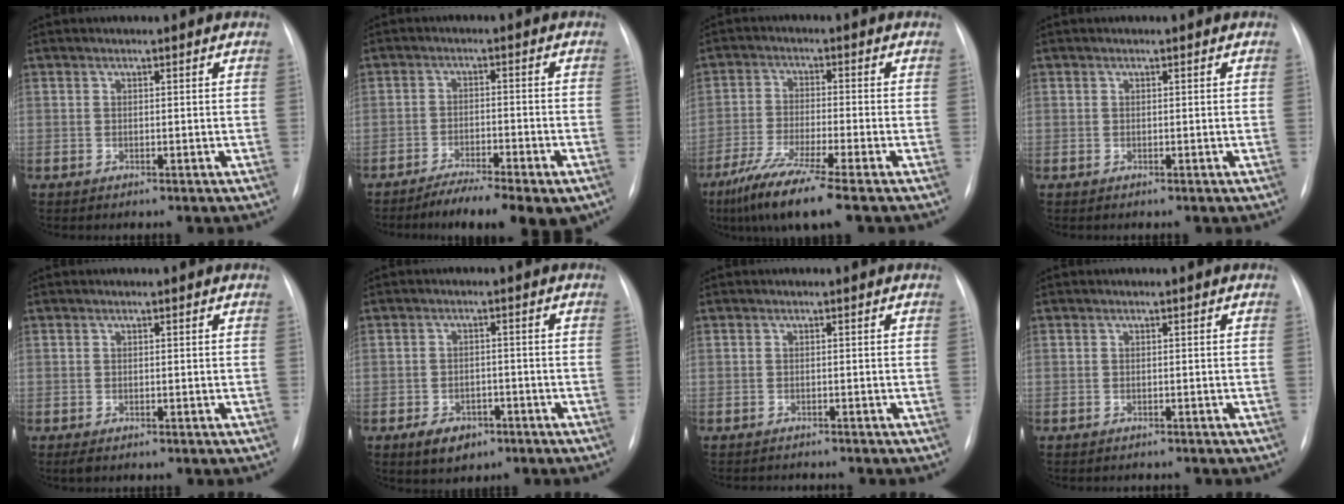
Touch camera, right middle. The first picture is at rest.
{"total": 10.8, "force": [-8.0, 2.1, 7.0], "torque": [-0.097, -0.011, -0.120]}
{"total": 9.7, "force": [-6.6, -0.5, 7.1], "torque": [-0.136, -0.036, -0.119]}
{"total": 0.0}
{"total": 0.8, "force": [-0.5, 0.3, 0.5], "torque": [-0.009, -0.001, -0.005]}
{"total": 4.7, "force": [-2.7, 3.0, 2.3], "torque": [-0.037, 0.000, -0.031]}
{"total": 2.8, "force": [-2.7, 0.2, 0.4], "torque": [0.001, -0.010, -0.034]}
{"total": 2.1, "force": [-2.0, 0.5, 0.5], "torque": [-0.007, -0.006, -0.020]}